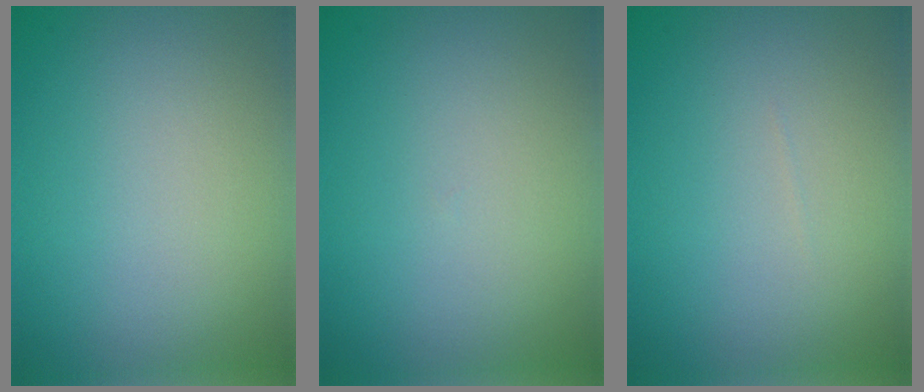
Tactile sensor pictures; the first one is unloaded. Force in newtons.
{"total": 0.0}
{"total": 0.0}